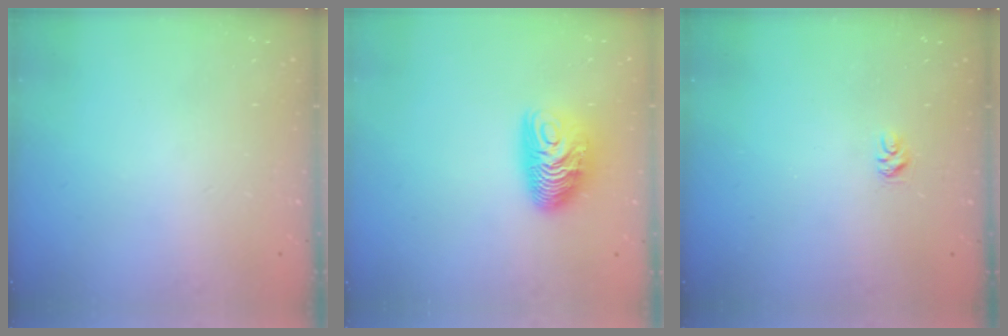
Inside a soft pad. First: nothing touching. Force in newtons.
{"total": 10.4, "press": 10.4, "slide": 0.4}
{"total": 3.9, "press": 3.9, "slide": 0.4}